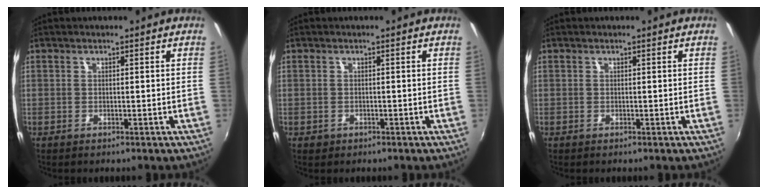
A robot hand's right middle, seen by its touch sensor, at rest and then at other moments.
{"total": 1.1, "force": [-0.5, 0.9, 0.3], "torque": [-0.008, -0.001, -0.005]}
{"total": 0.0}